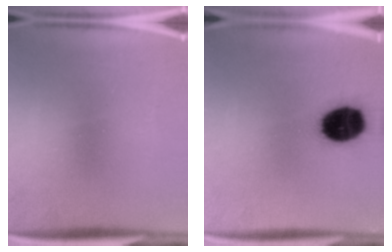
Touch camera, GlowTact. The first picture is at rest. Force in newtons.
{"total": 14.2}